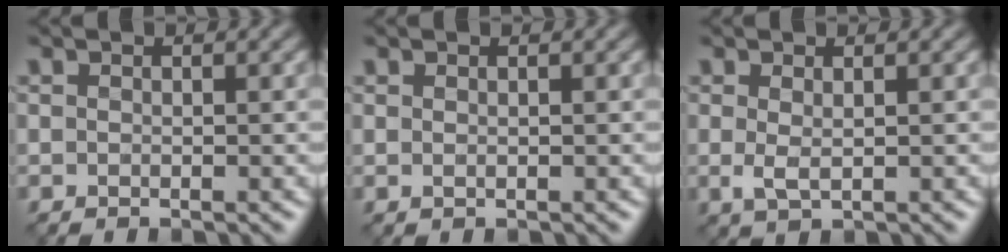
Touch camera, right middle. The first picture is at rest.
{"total": 0.0}
{"total": 1.5, "force": [0.2, 0.6, 1.4], "torque": [-0.031, 0.003, 0.004]}